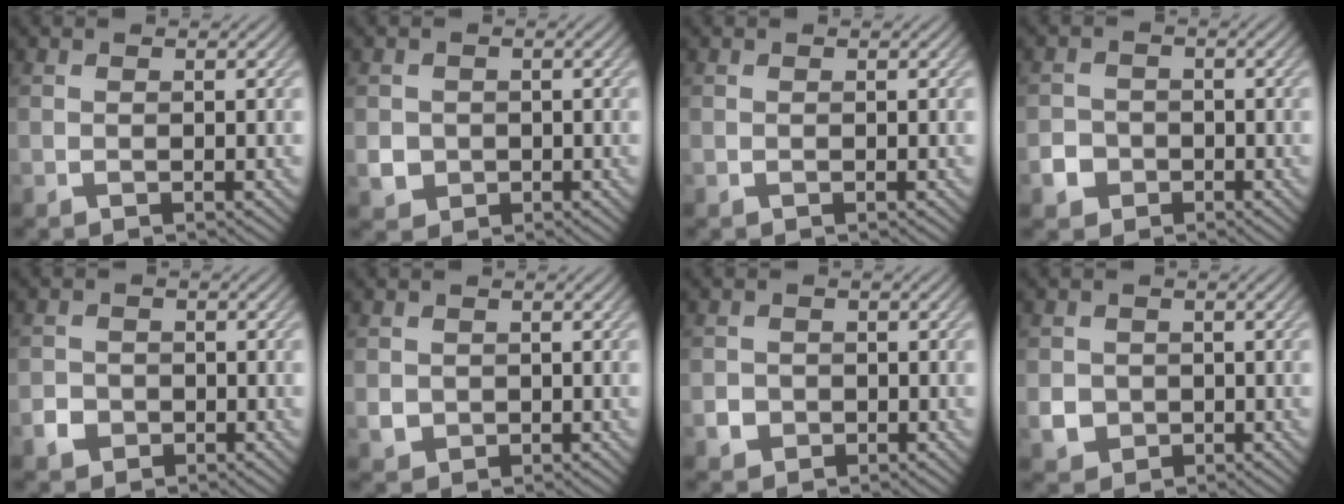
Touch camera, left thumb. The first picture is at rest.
{"total": 2.6, "force": [-0.4, 2.5, 0.6], "torque": [-0.016, -0.008, -0.006]}
{"total": 0.0}
{"total": 2.9, "force": [-1.4, 2.4, 0.7], "torque": [-0.012, -0.004, -0.028]}
{"total": 2.2, "force": [-1.1, 1.7, 0.6], "torque": [-0.008, -0.001, -0.023]}
{"total": 1.9, "force": [0.0, 1.8, 0.4], "torque": [-0.015, -0.008, 0.001]}
{"total": 1.9, "force": [-0.7, 1.7, 0.4], "torque": [-0.004, -0.005, -0.015]}
{"total": 2.9, "force": [-0.5, 2.7, 0.8], "torque": [-0.018, -0.008, -0.010]}